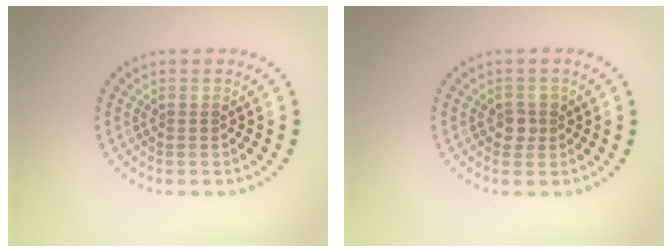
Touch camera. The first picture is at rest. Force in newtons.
{"total": 1.4, "press": 1.3, "slide": 0.6}